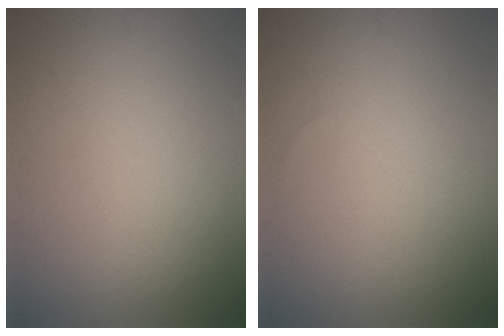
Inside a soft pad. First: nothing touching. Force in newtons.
{"total": 0.0}